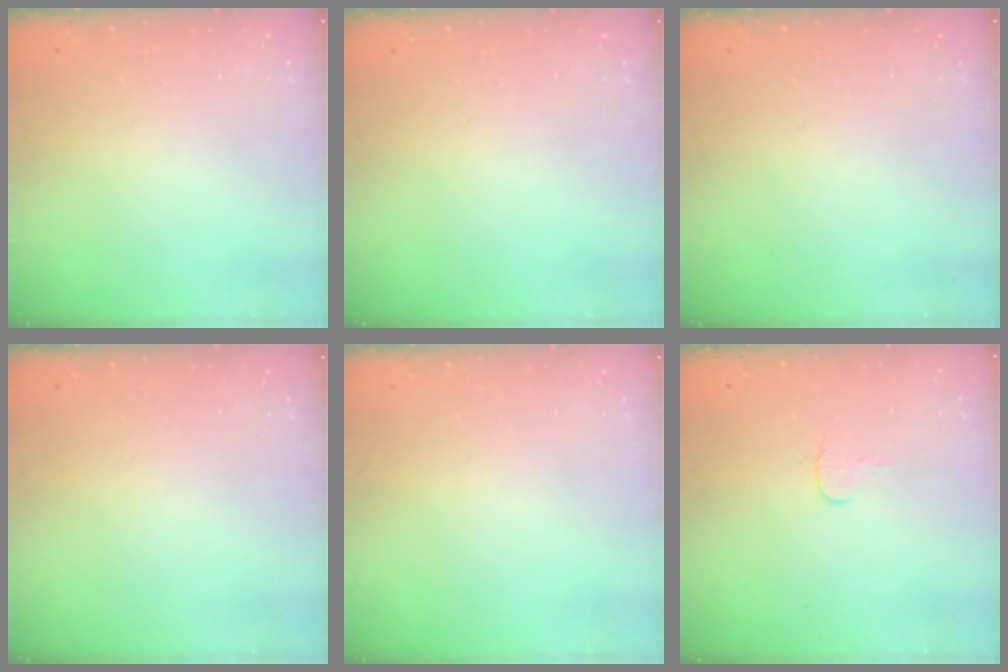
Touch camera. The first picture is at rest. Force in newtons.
{"total": 0.0}
{"total": 0.0}
{"total": 0.0}
{"total": 0.0}
{"total": 4.9, "press": 4.9, "slide": 0.5}